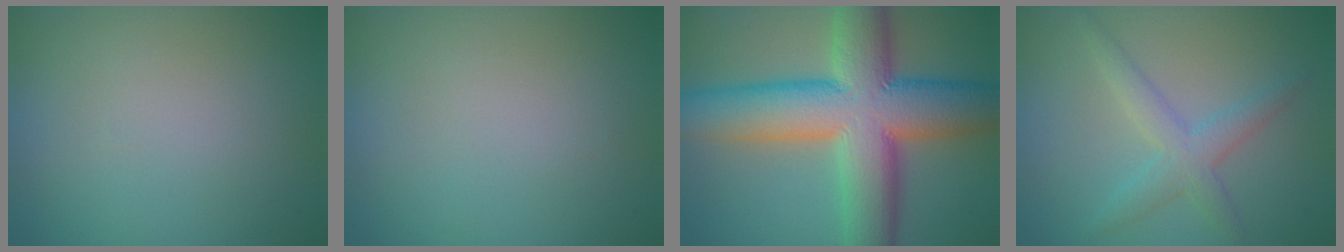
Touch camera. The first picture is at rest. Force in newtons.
{"total": 0.0}
{"total": 14.2, "press": 14.2, "slide": 0.8}
{"total": 2.9, "press": 2.9, "slide": 0.1}